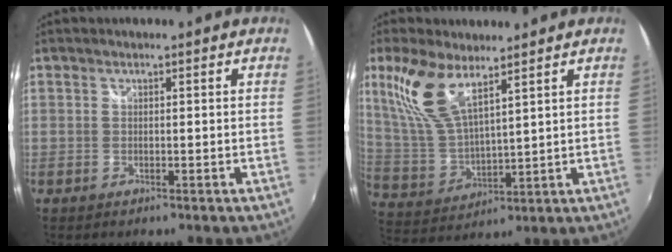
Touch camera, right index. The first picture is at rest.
{"total": 12.0, "force": [7.3, 4.2, 8.5], "torque": [-0.181, 0.009, 0.158]}